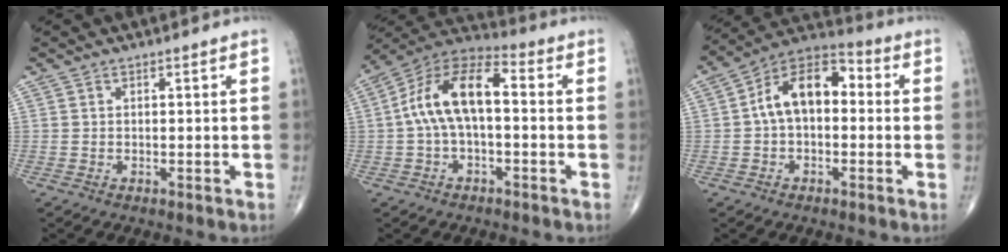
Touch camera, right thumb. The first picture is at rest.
{"total": 13.1, "force": [0.2, 6.4, 11.4], "torque": [-0.211, 0.047, -0.010]}
{"total": 12.5, "force": [0.6, 7.7, 9.8], "torque": [-0.144, 0.042, -0.006]}